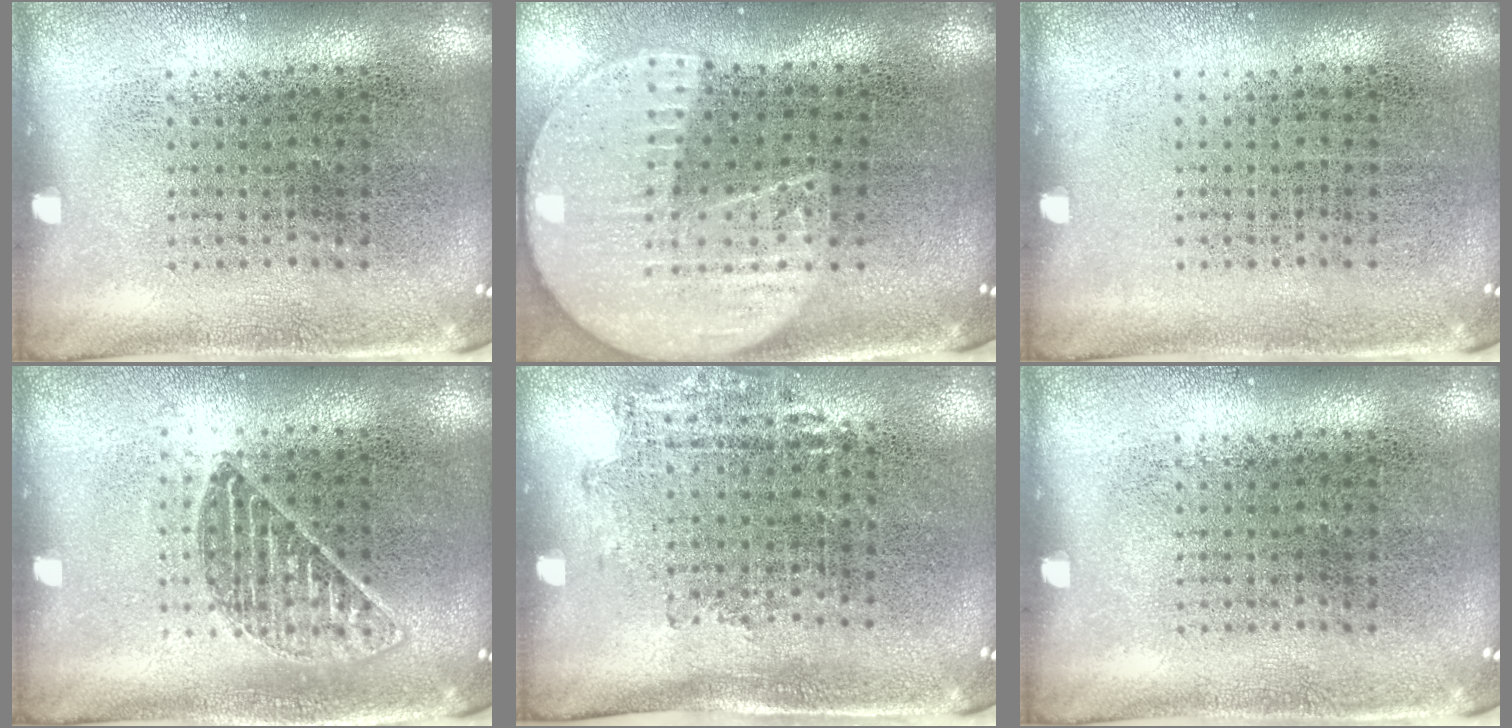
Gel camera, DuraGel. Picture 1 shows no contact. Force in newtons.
{"total": 2.3, "press": 2.0, "slide": 1.1}
{"total": 0.0}
{"total": 1.0, "press": 0.9, "slide": 0.4}
{"total": 1.3, "press": 1.0, "slide": 0.8}
{"total": 0.0}